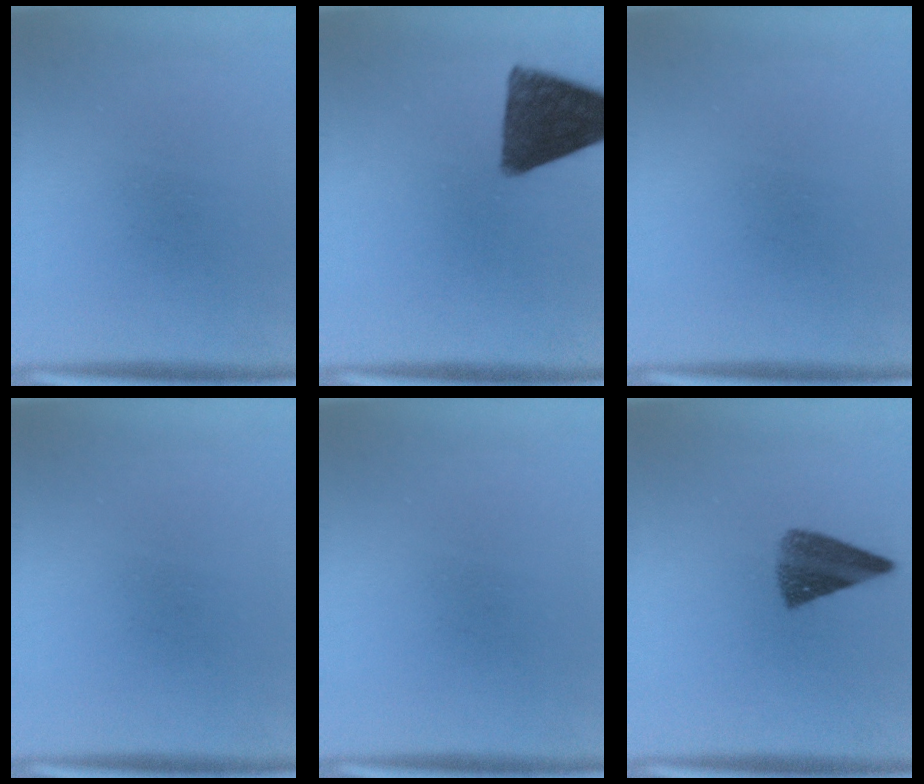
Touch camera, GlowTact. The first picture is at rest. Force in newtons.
{"total": 13.5}
{"total": 0.0}
{"total": 0.0}
{"total": 0.0}
{"total": 7.2}